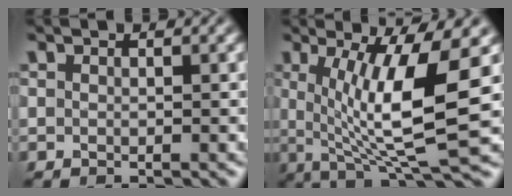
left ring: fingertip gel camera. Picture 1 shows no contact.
{"total": 9.8, "force": [1.0, 2.0, 9.5], "torque": [-0.150, -0.009, 0.021]}